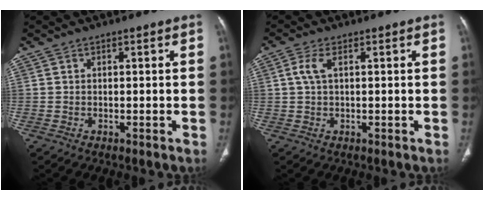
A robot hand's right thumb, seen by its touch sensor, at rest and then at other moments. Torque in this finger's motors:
{"motor_torque": [-0.70, 0.22, -0.25, 0.17, 0.06]}